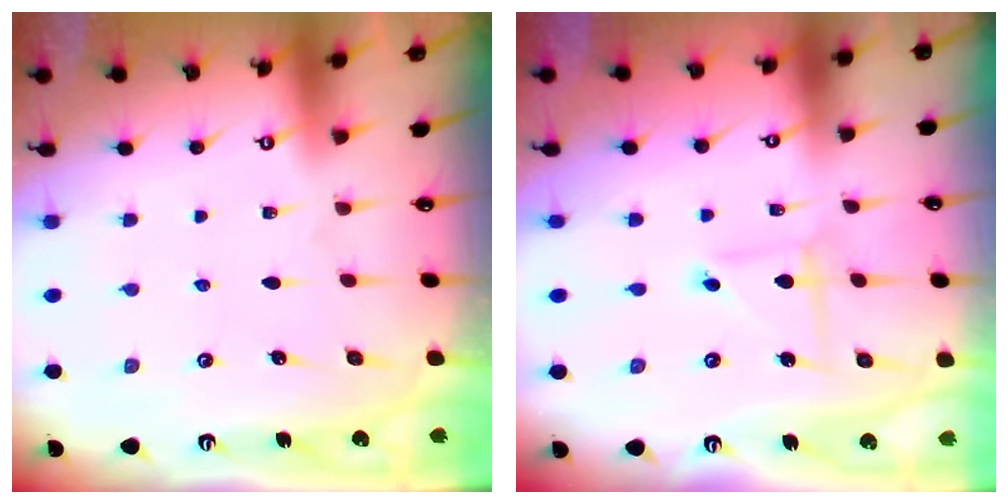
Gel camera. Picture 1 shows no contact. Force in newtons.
{"total": 2.2, "press": 2.2, "slide": 0.3}